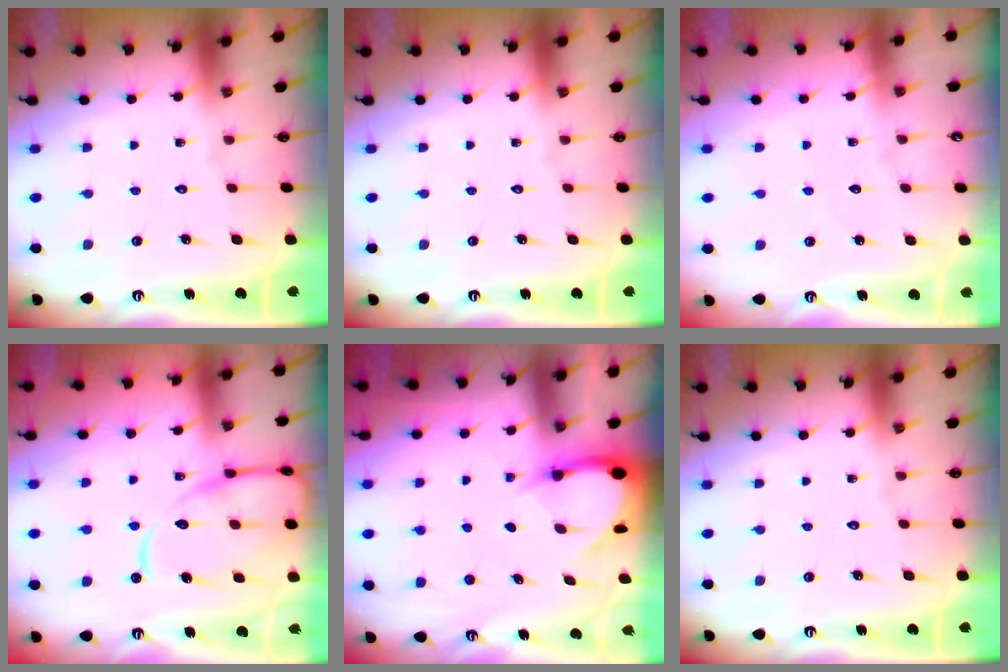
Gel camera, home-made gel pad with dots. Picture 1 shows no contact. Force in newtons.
{"total": 0.0}
{"total": 2.1, "press": 2.1, "slide": 0.1}
{"total": 12.3, "press": 12.3, "slide": 1.2}
{"total": 3.5, "press": 3.5, "slide": 0.2}
{"total": 0.0}